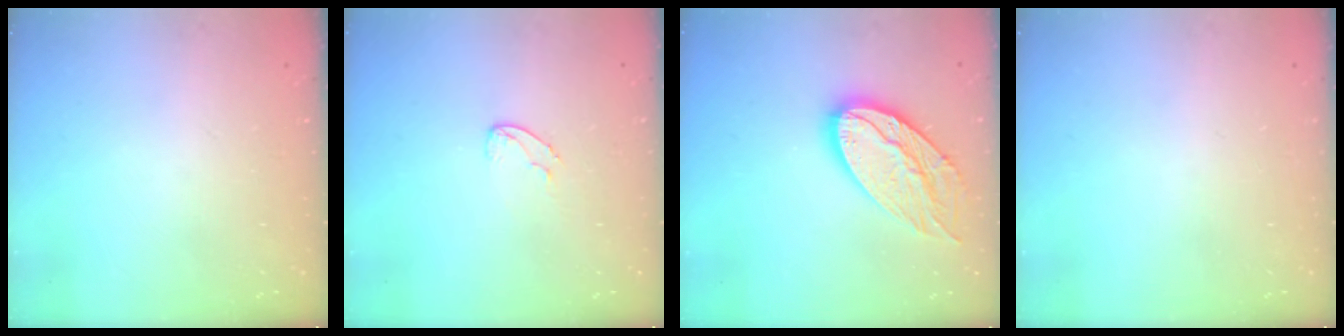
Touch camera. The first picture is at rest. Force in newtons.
{"total": 5.2, "press": 5.1, "slide": 0.5}
{"total": 17.6, "press": 17.6, "slide": 1.4}
{"total": 0.0}